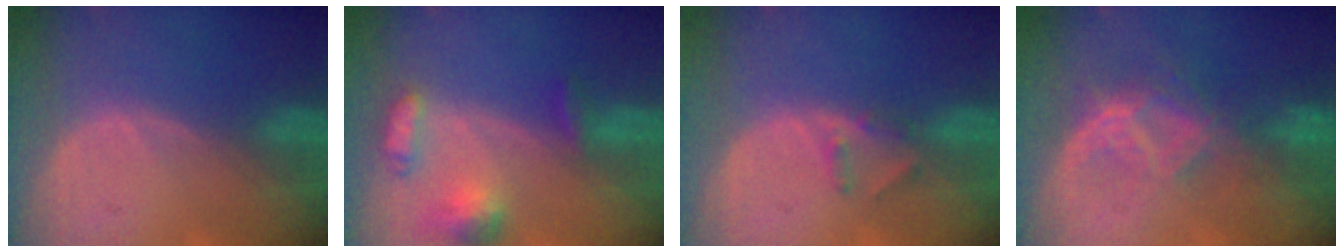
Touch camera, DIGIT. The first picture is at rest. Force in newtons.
{"total": 6.8, "press": 6.4, "slide": 2.3}
{"total": 2.3, "press": 2.1, "slide": 0.9}
{"total": 7.0, "press": 6.8, "slide": 1.7}